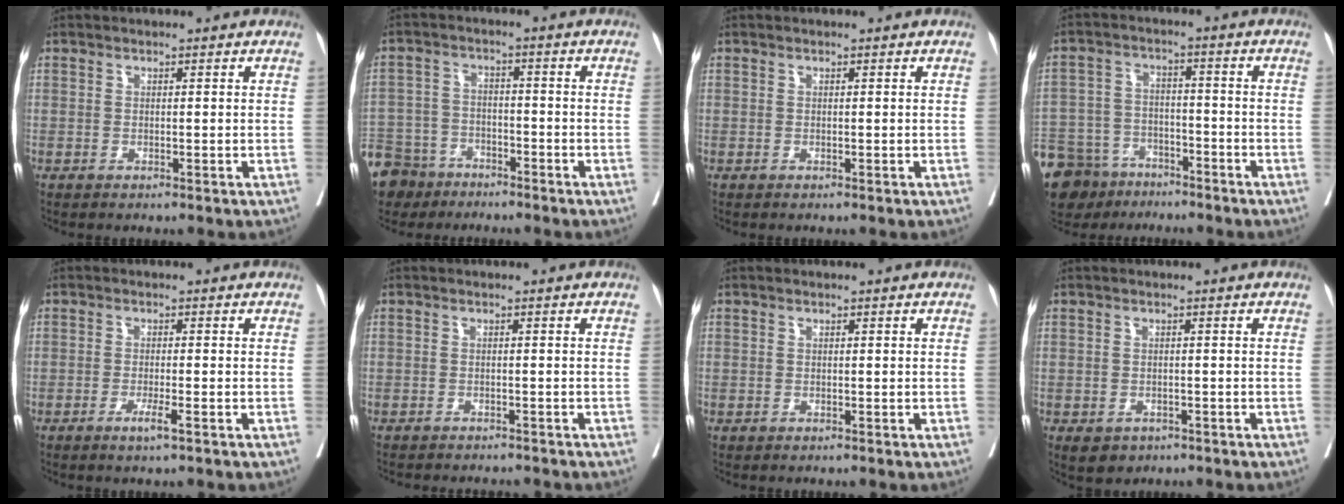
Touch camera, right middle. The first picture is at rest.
{"total": 12.7, "force": [-9.5, 7.8, 3.1], "torque": [-0.098, -0.001, -0.165]}
{"total": 0.0}
{"total": 15.6, "force": [-12.0, 8.6, 5.1], "torque": [-0.125, 0.007, -0.191]}
{"total": 2.4, "force": [-1.3, -0.1, 2.0], "torque": [-0.033, -0.004, -0.024]}
{"total": 7.4, "force": [-6.9, 1.4, 2.2], "torque": [-0.020, -0.006, -0.086]}
{"total": 0.0}
{"total": 3.6, "force": [-2.3, 2.6, 1.0], "torque": [-0.009, 0.001, -0.028]}